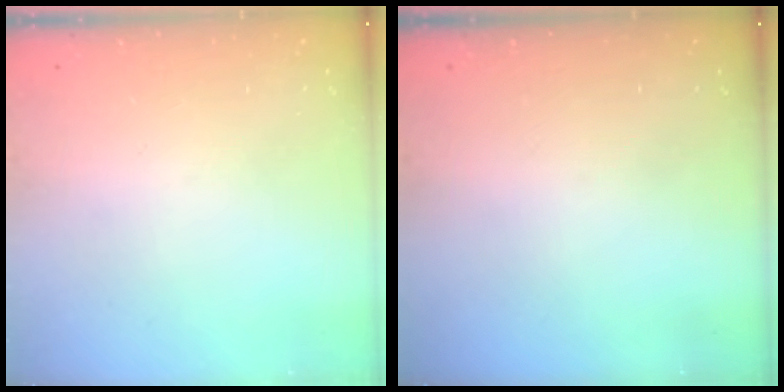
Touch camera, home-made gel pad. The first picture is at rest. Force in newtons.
{"total": 0.0}